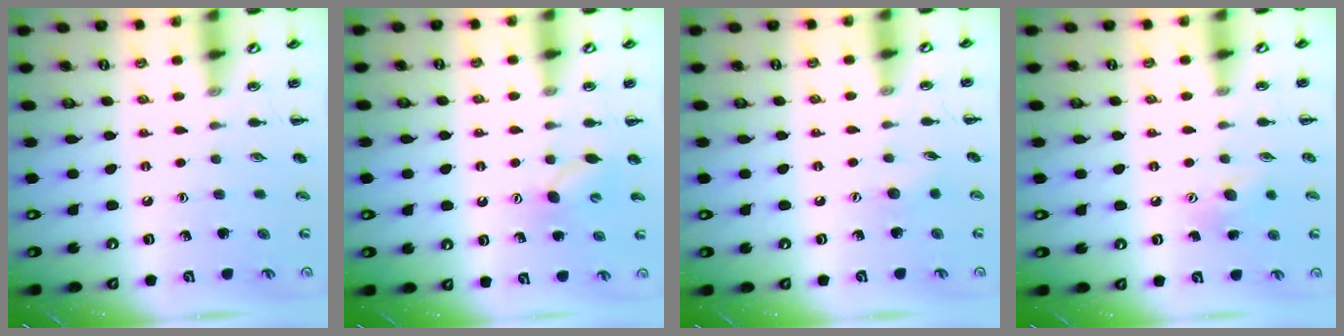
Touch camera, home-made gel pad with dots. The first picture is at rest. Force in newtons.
{"total": 5.4, "press": 5.3, "slide": 1.1}
{"total": 4.0, "press": 3.8, "slide": 1.0}
{"total": 6.5, "press": 6.4, "slide": 1.6}